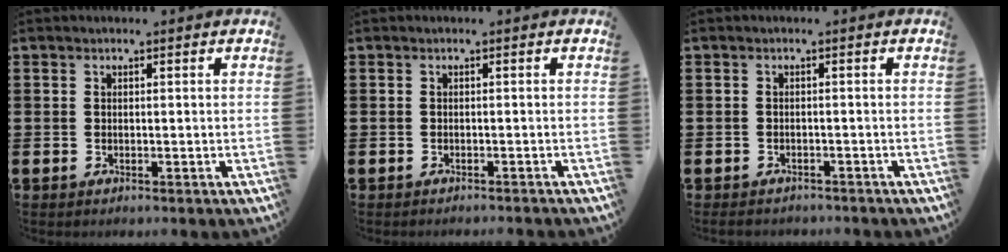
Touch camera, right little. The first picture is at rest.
{"total": 0.5, "force": [-0.5, -0.1, 0.0], "torque": [0.001, -0.001, -0.011]}
{"total": 1.0, "force": [-1.0, 0.2, 0.1], "torque": [-0.005, 0.001, -0.021]}